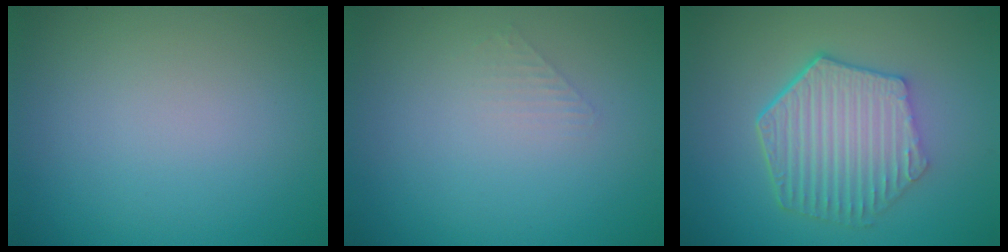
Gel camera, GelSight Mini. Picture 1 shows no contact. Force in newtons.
{"total": 1.0, "press": 1.0, "slide": 0.1}
{"total": 6.4, "press": 4.8, "slide": 4.3}